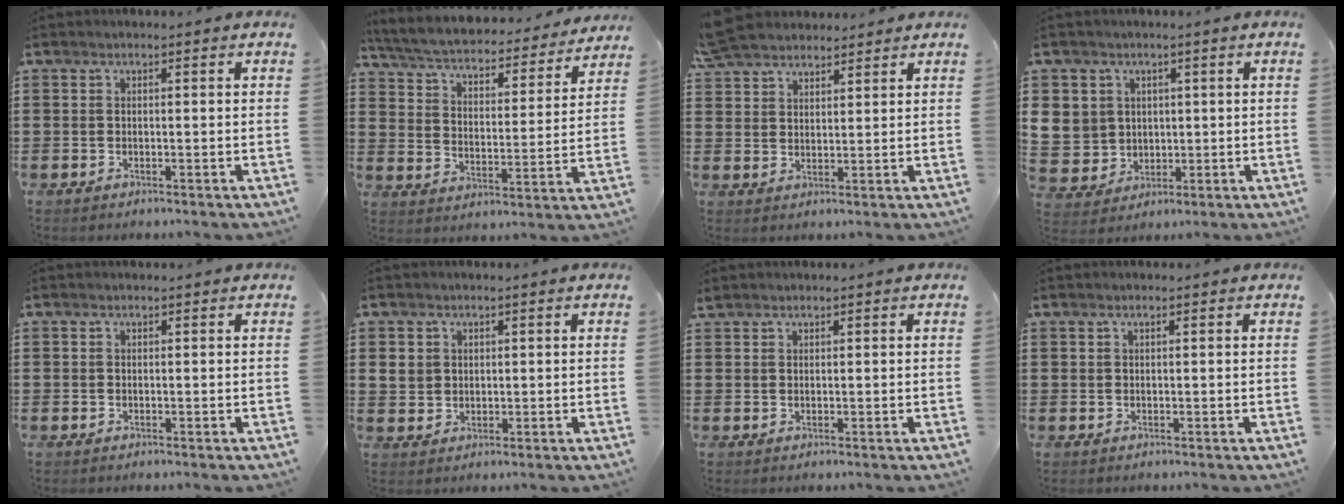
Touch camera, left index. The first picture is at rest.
{"total": 4.1, "force": [3.9, 0.4, 1.4], "torque": [-0.048, -0.032, 0.058]}
{"total": 5.9, "force": [5.4, 1.8, 1.3], "torque": [-0.045, -0.005, 0.106]}
{"total": 5.6, "force": [1.8, 5.3, 0.2], "torque": [-0.043, 0.004, 0.035]}
{"total": 0.0}
{"total": 2.6, "force": [0.9, 2.4, 0.7], "torque": [-0.025, 0.009, 0.015]}
{"total": 0.9, "force": [0.8, 0.3, 0.1], "torque": [-0.005, 0.001, 0.016]}
{"total": 0.6, "force": [0.3, 0.0, 0.5], "torque": [-0.010, -0.001, 0.006]}